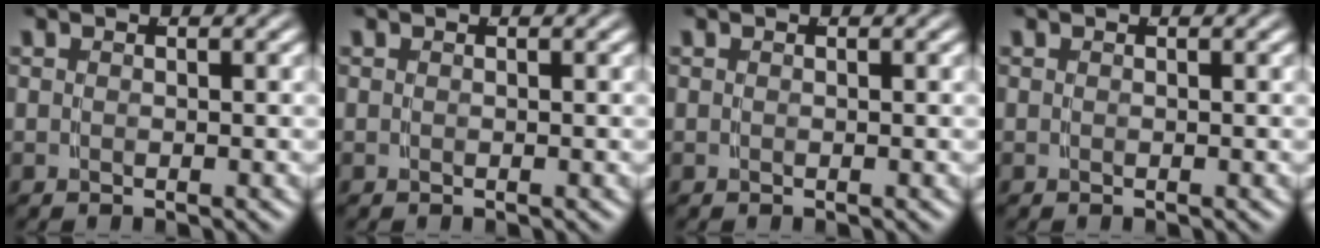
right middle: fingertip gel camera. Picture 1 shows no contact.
{"total": 0.0}
{"total": 0.0}
{"total": 0.0}